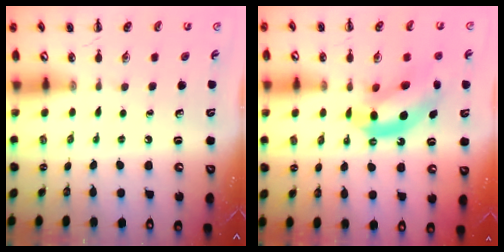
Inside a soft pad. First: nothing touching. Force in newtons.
{"total": 10.5, "press": 10.1, "slide": 2.8}